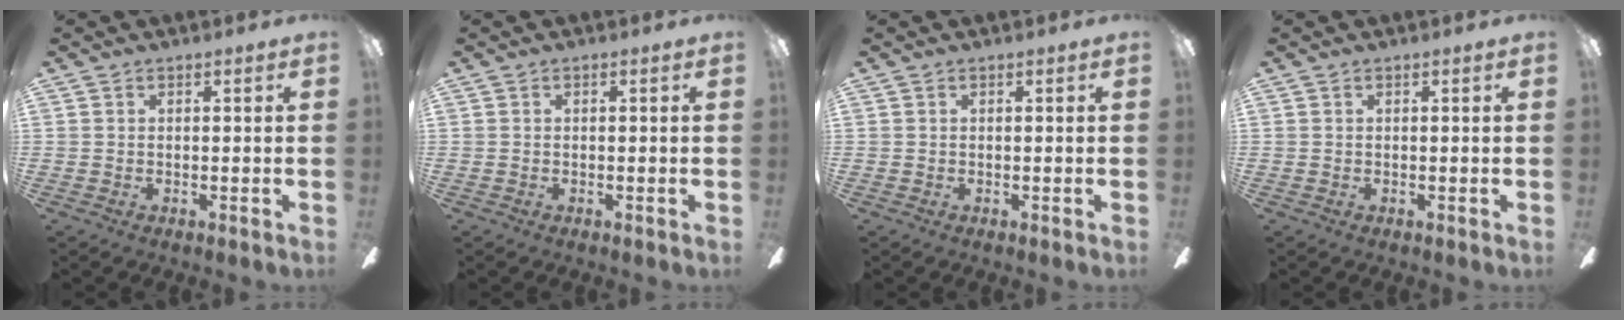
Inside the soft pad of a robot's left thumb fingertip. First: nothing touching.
{"total": 0.0}
{"total": 0.0}
{"total": 0.0}